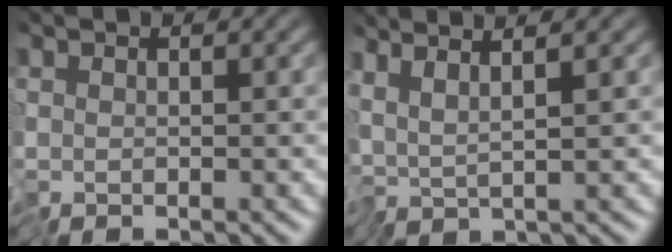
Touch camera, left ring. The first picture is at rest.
{"total": 3.0, "force": [1.4, 0.0, 2.7], "torque": [-0.045, 0.012, 0.017]}